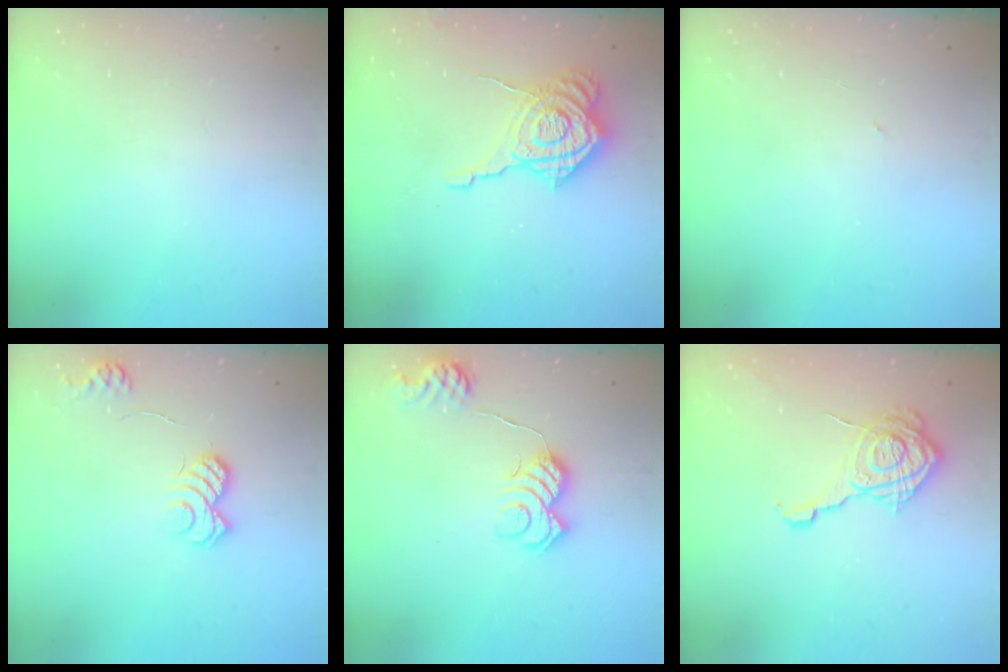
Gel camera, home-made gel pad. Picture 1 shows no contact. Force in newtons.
{"total": 13.1, "press": 13.1, "slide": 0.9}
{"total": 0.6, "press": 0.6, "slide": 0.1}
{"total": 9.8, "press": 9.7, "slide": 0.7}
{"total": 11.1, "press": 11.0, "slide": 0.7}
{"total": 16.1, "press": 16.1, "slide": 0.5}